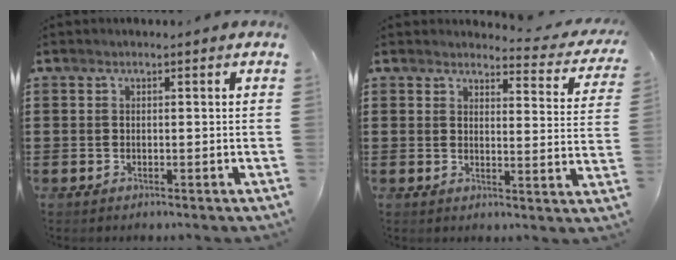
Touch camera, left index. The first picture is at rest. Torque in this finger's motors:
{"motor_torque": [-0.35, -0.29, -1.05, -0.21]}